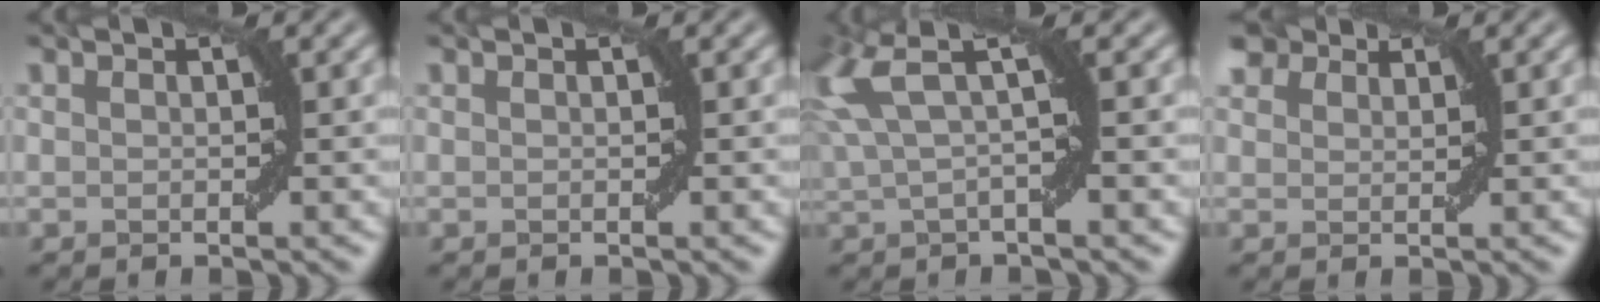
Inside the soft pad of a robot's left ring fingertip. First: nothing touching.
{"total": 0.0}
{"total": 5.8, "force": [2.1, 1.4, 5.2], "torque": [-0.113, 0.019, 0.037]}
{"total": 3.5, "force": [2.8, 1.7, 1.2], "torque": [-0.029, 0.005, 0.046]}